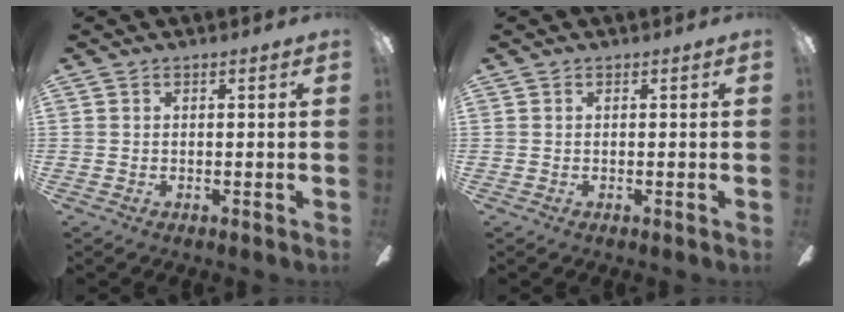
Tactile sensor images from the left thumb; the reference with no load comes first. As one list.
[{"total": 0.0}]